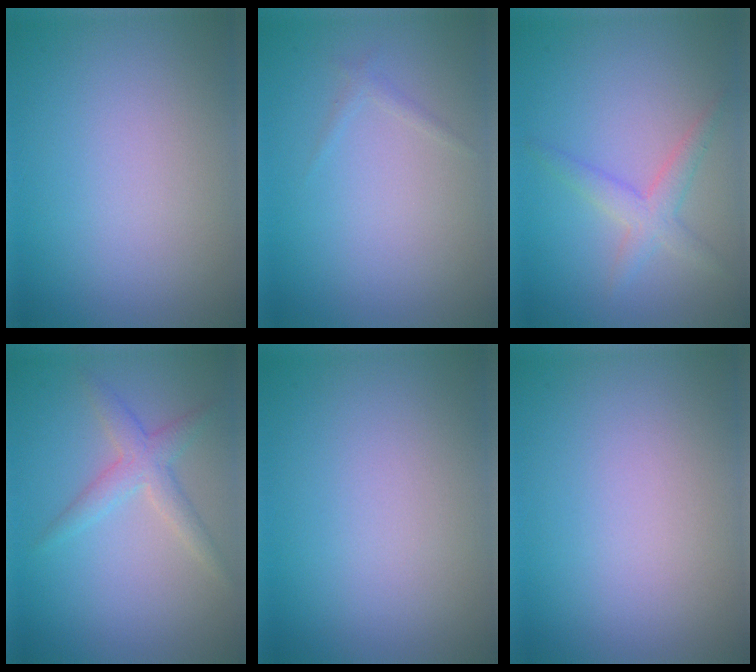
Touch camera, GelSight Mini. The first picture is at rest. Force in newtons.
{"total": 0.7, "press": 0.7, "slide": 0.1}
{"total": 2.4, "press": 2.4, "slide": 0.1}
{"total": 2.5, "press": 2.5, "slide": 0.1}
{"total": 0.0}
{"total": 0.0}